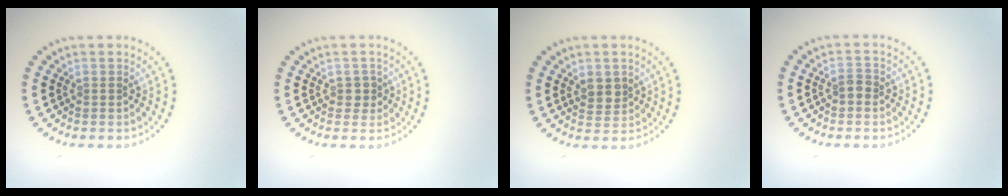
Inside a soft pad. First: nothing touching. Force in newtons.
{"total": 1.1, "press": 1.0, "slide": 0.5}
{"total": 2.1, "press": 2.0, "slide": 0.7}
{"total": 1.2, "press": 1.2, "slide": 0.3}